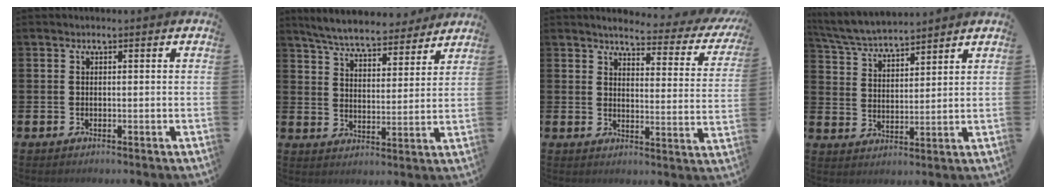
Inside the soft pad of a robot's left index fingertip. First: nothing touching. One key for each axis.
{"total": 6.8, "fx": 6.5, "fy": 1.1, "fz": 1.7, "tx": -0.055, "ty": -0.039, "tz": 0.112}
{"total": 3.2, "fx": 2.9, "fy": 0.8, "fz": 1.2, "tx": -0.027, "ty": -0.032, "tz": 0.036}
{"total": 5.7, "fx": 5.6, "fy": 0.6, "fz": 1.0, "tx": -0.044, "ty": -0.031, "tz": 0.100}